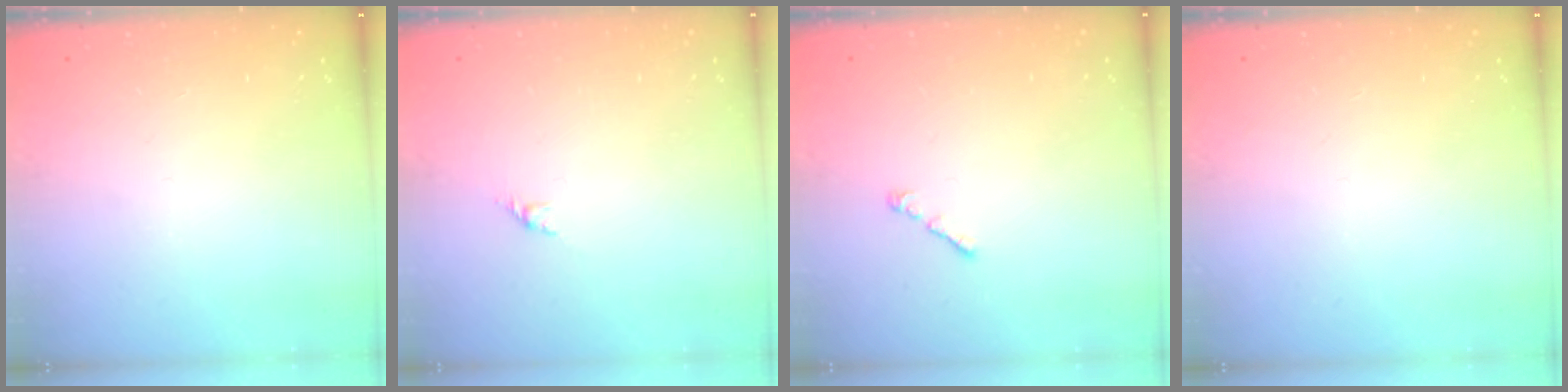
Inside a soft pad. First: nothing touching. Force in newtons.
{"total": 1.6, "press": 1.5, "slide": 0.7}
{"total": 1.0, "press": 0.9, "slide": 0.5}
{"total": 0.0}